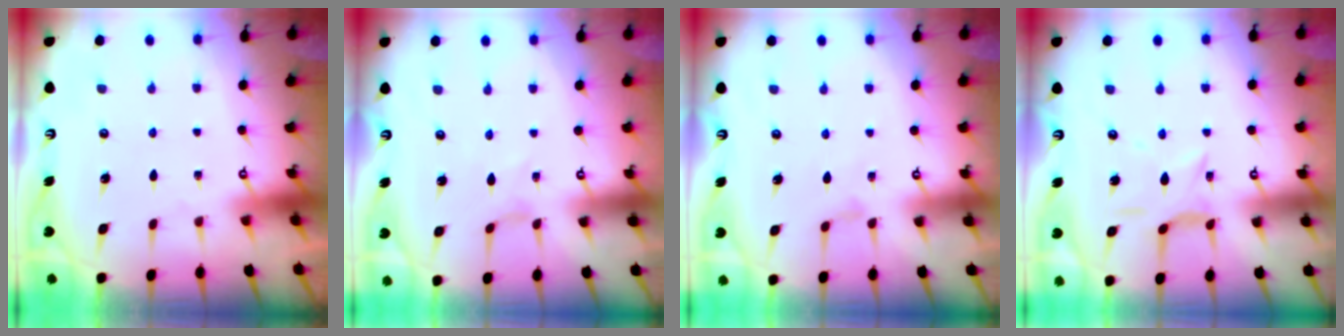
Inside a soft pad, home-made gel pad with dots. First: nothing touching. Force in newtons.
{"total": 0.0}
{"total": 1.4, "press": 1.4, "slide": 0.4}
{"total": 5.9, "press": 5.8, "slide": 0.9}